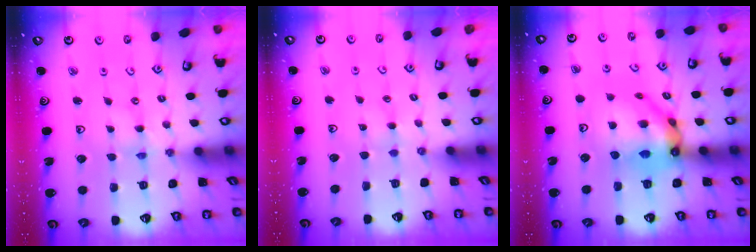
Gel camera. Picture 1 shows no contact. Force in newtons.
{"total": 1.6, "press": 1.6, "slide": 0.3}
{"total": 15.0, "press": 14.8, "slide": 1.9}